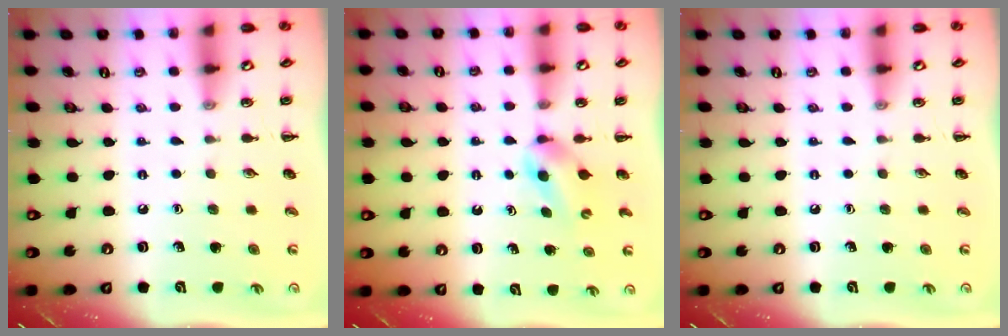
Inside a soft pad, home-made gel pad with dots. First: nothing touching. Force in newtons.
{"total": 2.8, "press": 2.5, "slide": 1.3}
{"total": 0.0}